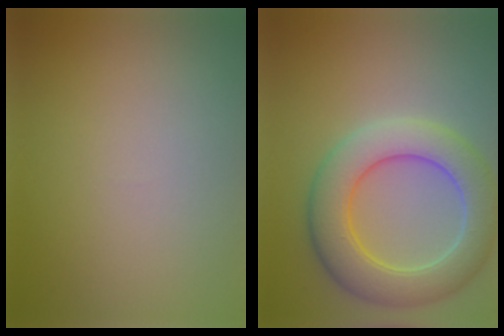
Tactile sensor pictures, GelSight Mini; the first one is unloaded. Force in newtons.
{"total": 7.5, "press": 7.5, "slide": 0.5}